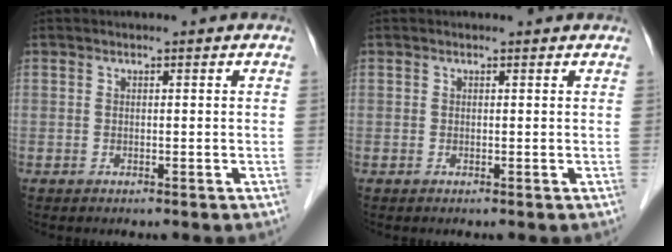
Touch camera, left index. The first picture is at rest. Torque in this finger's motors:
{"motor_torque": [-1.17, -0.91, -0.60, -0.04]}